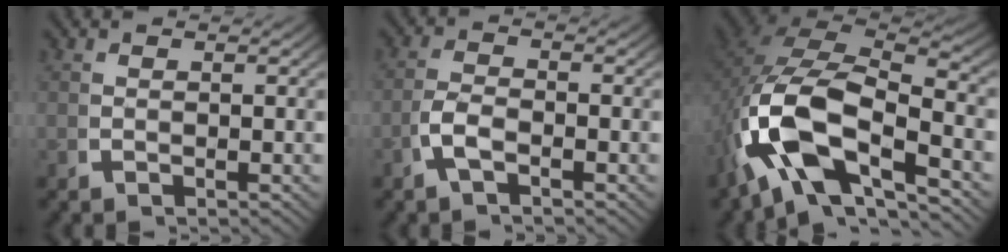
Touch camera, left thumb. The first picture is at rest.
{"total": 2.5, "force": [-0.9, 1.3, 2.0], "torque": [-0.046, -0.003, -0.020]}
{"total": 18.7, "force": [-1.6, 12.8, 13.6], "torque": [-0.292, -0.047, -0.017]}